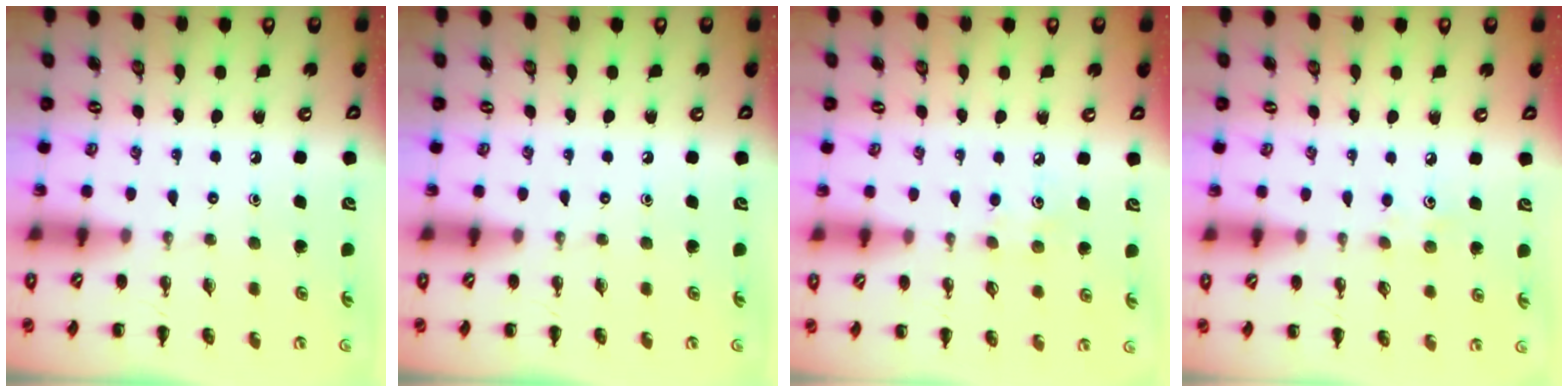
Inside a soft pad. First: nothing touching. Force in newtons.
{"total": 0.0}
{"total": 4.9, "press": 4.7, "slide": 1.0}
{"total": 5.1, "press": 4.9, "slide": 1.4}